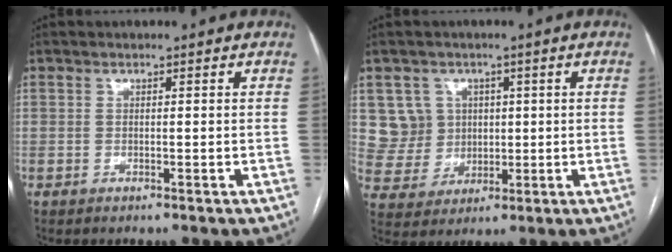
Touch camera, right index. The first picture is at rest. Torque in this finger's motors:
{"motor_torque": [-0.09, 0.03, -0.01, -0.01]}